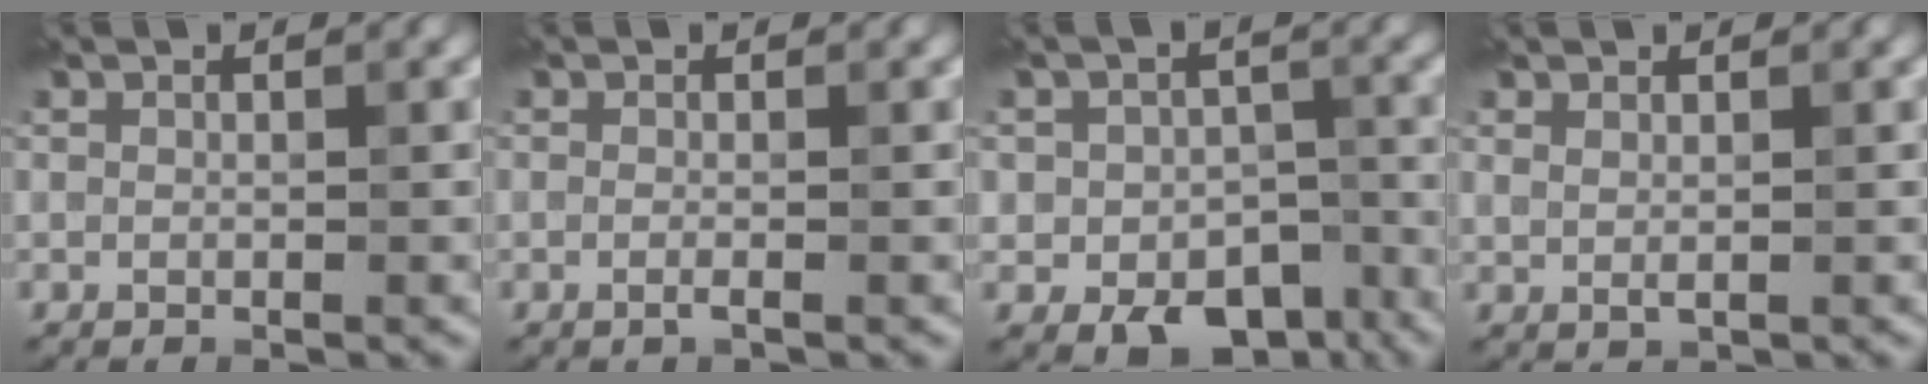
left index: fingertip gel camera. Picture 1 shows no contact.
{"total": 1.0, "force": [-0.3, 0.3, 0.9], "torque": [-0.014, -0.007, -0.008]}
{"total": 7.8, "force": [-3.6, 5.2, 4.6], "torque": [-0.064, -0.024, -0.043]}
{"total": 1.1, "force": [0.6, 0.3, 0.8], "torque": [-0.017, -0.006, 0.015]}